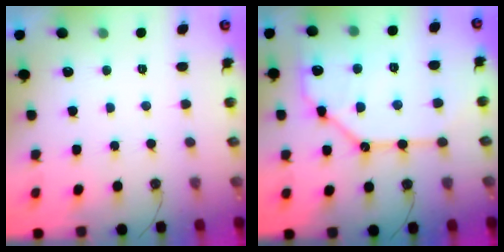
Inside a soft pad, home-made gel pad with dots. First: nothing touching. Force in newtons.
{"total": 15.0, "press": 14.9, "slide": 1.7}